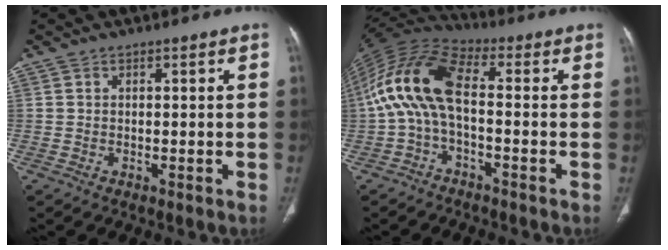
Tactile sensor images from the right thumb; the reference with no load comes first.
{"total": 13.2, "force": [-1.3, 5.7, 11.8], "torque": [-0.244, 0.046, -0.039]}